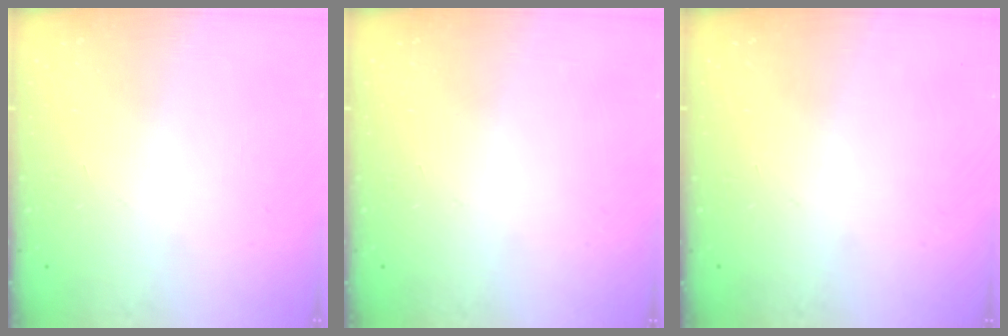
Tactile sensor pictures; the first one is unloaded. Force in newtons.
{"total": 0.0}
{"total": 0.0}